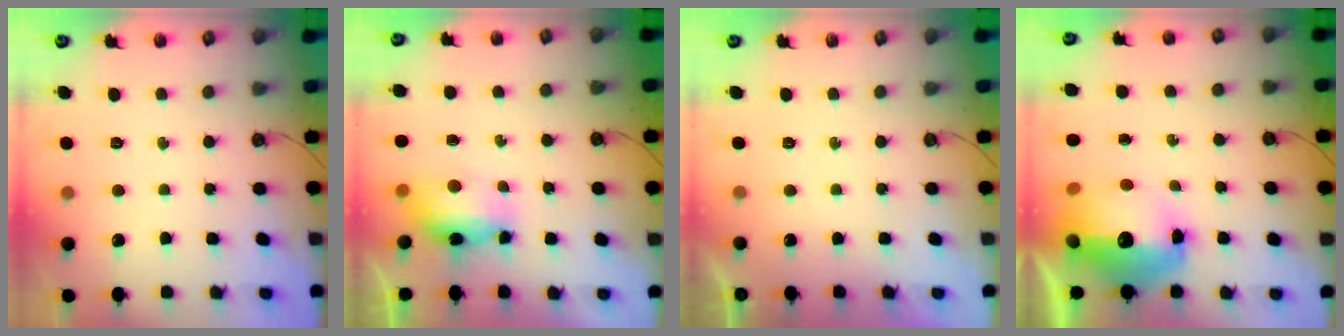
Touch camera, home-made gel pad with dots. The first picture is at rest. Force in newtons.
{"total": 16.8, "press": 10.4, "slide": 13.1}
{"total": 0.0}
{"total": 17.9, "press": 17.8, "slide": 1.8}